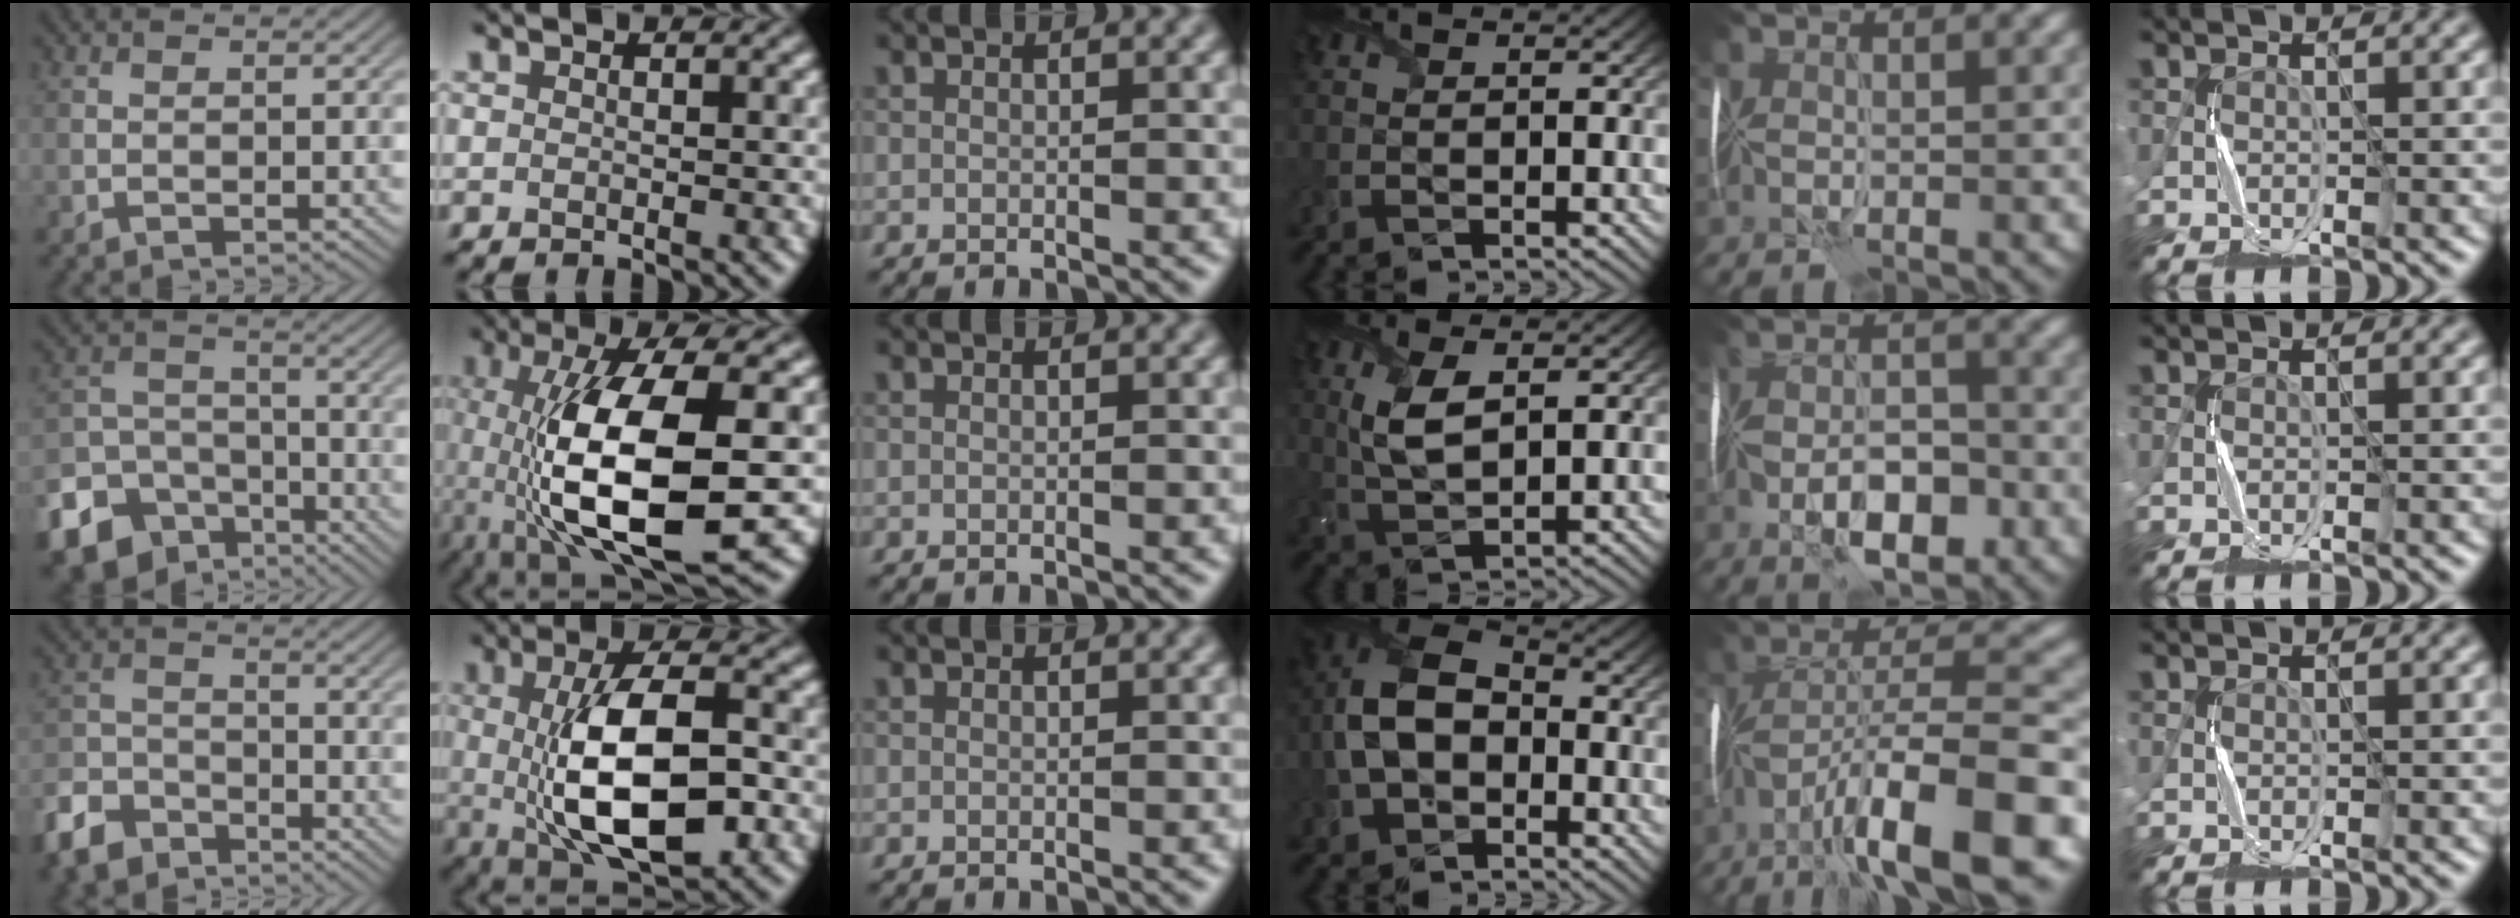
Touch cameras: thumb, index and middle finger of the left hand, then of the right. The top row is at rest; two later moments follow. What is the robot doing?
{"motion": "fold", "object": "plastic wrap"}